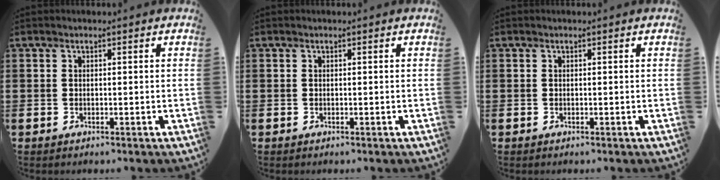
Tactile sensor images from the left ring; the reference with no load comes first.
{"total": 0.0}
{"total": 0.0}